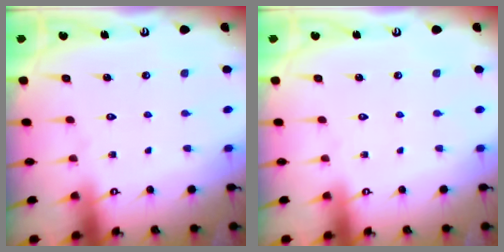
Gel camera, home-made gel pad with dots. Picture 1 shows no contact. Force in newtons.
{"total": 0.0}